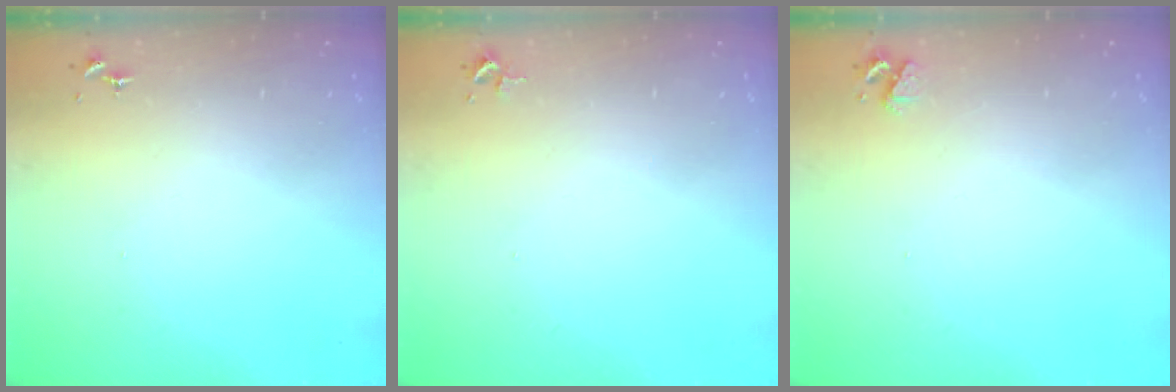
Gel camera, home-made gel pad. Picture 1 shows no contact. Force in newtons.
{"total": 2.4, "press": 2.4, "slide": 0.3}
{"total": 3.3, "press": 3.3, "slide": 0.5}